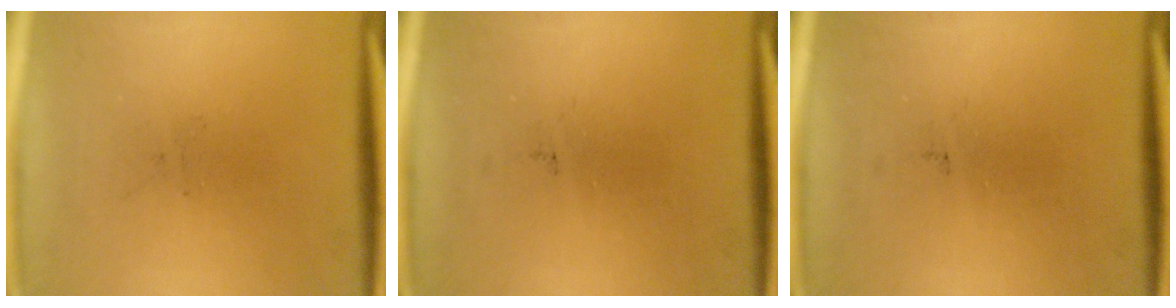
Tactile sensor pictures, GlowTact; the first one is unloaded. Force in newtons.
{"total": 0.0}
{"total": 0.0}